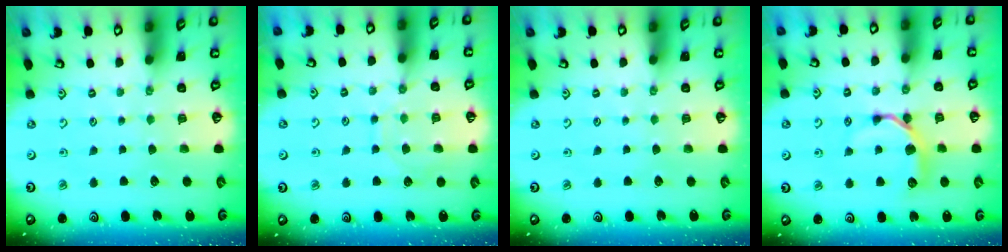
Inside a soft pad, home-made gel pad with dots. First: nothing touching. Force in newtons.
{"total": 8.7, "press": 8.6, "slide": 0.7}
{"total": 0.0}
{"total": 9.2, "press": 9.2, "slide": 0.3}